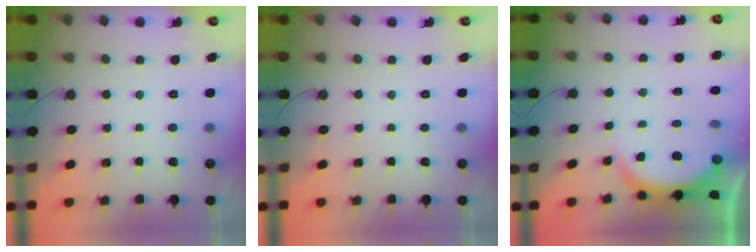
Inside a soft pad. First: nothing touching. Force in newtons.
{"total": 0.0}
{"total": 6.6, "press": 6.6, "slide": 1.0}